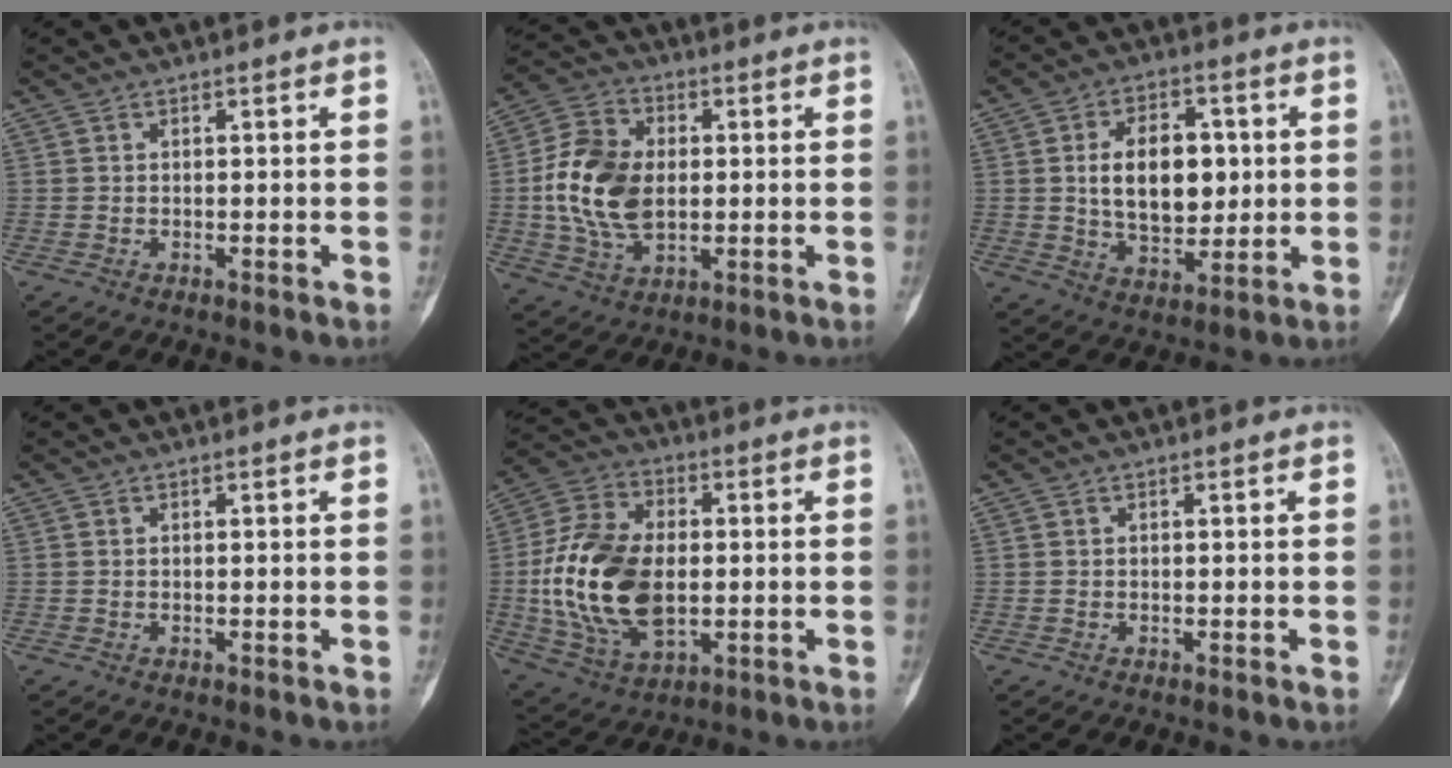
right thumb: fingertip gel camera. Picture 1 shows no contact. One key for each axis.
{"total": 14.6, "fx": 0.1, "fy": 9.6, "fz": 11.0, "tx": -0.202, "ty": 0.006, "tz": 0.003}
{"total": 13.8, "fx": 1.5, "fy": 8.6, "fz": 10.7, "tx": -0.136, "ty": -0.003, "tz": 0.030}
{"total": 0.0}
{"total": 20.4, "fx": -0.8, "fy": 12.4, "fz": 16.1, "tx": -0.310, "ty": 0.003, "tz": -0.007}
{"total": 0.0}